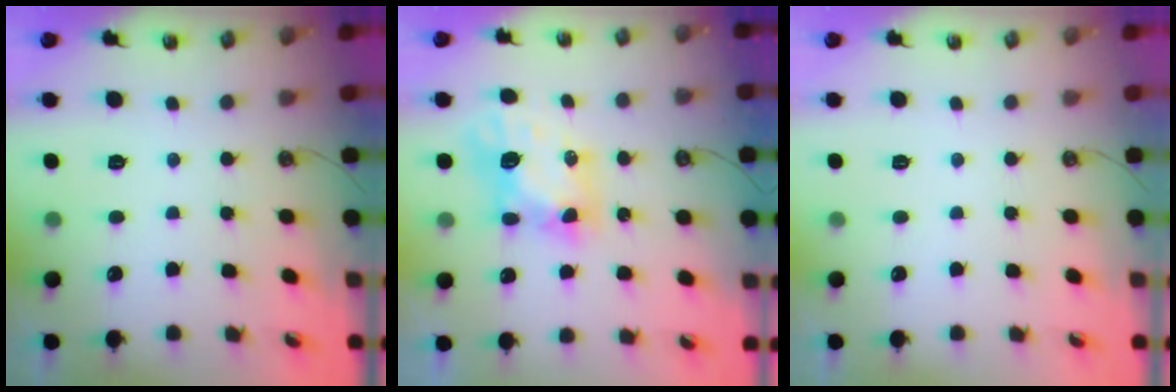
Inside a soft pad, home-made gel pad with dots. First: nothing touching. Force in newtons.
{"total": 6.8, "press": 6.8, "slide": 0.3}
{"total": 0.0}